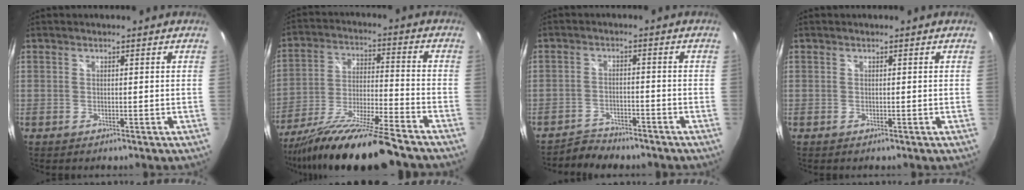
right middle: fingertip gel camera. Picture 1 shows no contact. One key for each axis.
{"total": 18.5, "fx": -15.3, "fy": 0.1, "fz": 10.3, "tx": -0.207, "ty": -0.043, "tz": -0.266}
{"total": 5.0, "fx": -4.7, "fy": 1.6, "fz": 0.7, "tx": -0.028, "ty": -0.003, "tz": -0.079}
{"total": 0.0}